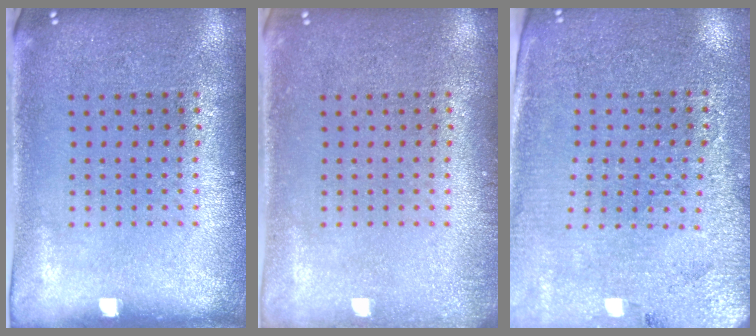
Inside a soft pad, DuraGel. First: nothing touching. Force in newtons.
{"total": 0.8, "press": 0.8, "slide": 0.0}
{"total": 3.0, "press": 2.9, "slide": 0.8}